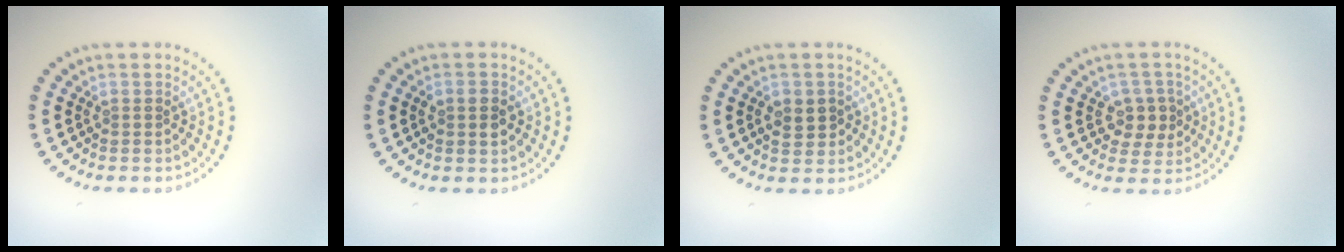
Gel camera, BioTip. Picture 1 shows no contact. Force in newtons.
{"total": 1.7, "press": 1.7, "slide": 0.1}
{"total": 2.4, "press": 2.4, "slide": 0.3}
{"total": 2.8, "press": 2.7, "slide": 1.0}